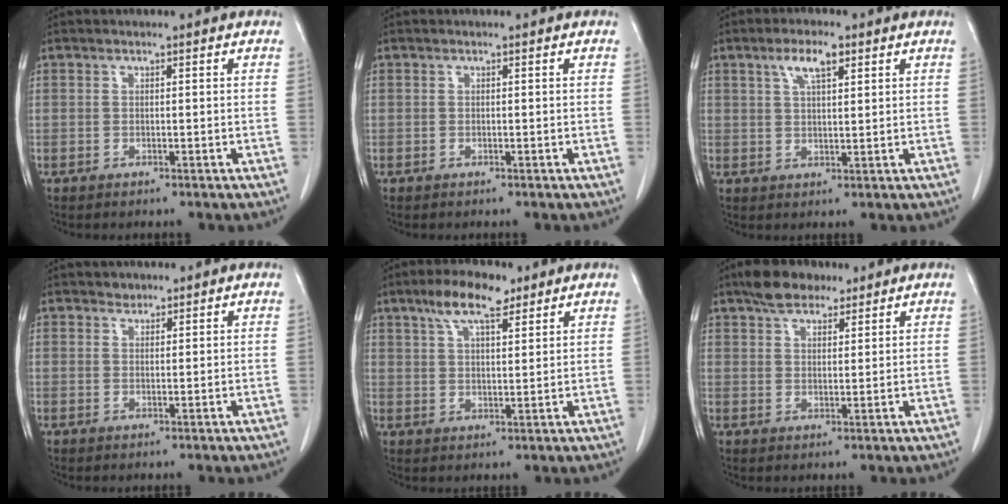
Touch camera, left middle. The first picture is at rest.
{"total": 0.0}
{"total": 4.7, "force": [2.6, 1.3, 3.7], "torque": [-0.075, 0.006, 0.050]}
{"total": 1.3, "force": [1.1, 0.7, 0.0], "torque": [0.002, -0.003, 0.015]}
{"total": 7.7, "force": [5.2, 2.3, 5.2], "torque": [-0.099, 0.013, 0.093]}
{"total": 6.5, "force": [4.9, 2.9, 3.1], "torque": [-0.061, 0.017, 0.089]}